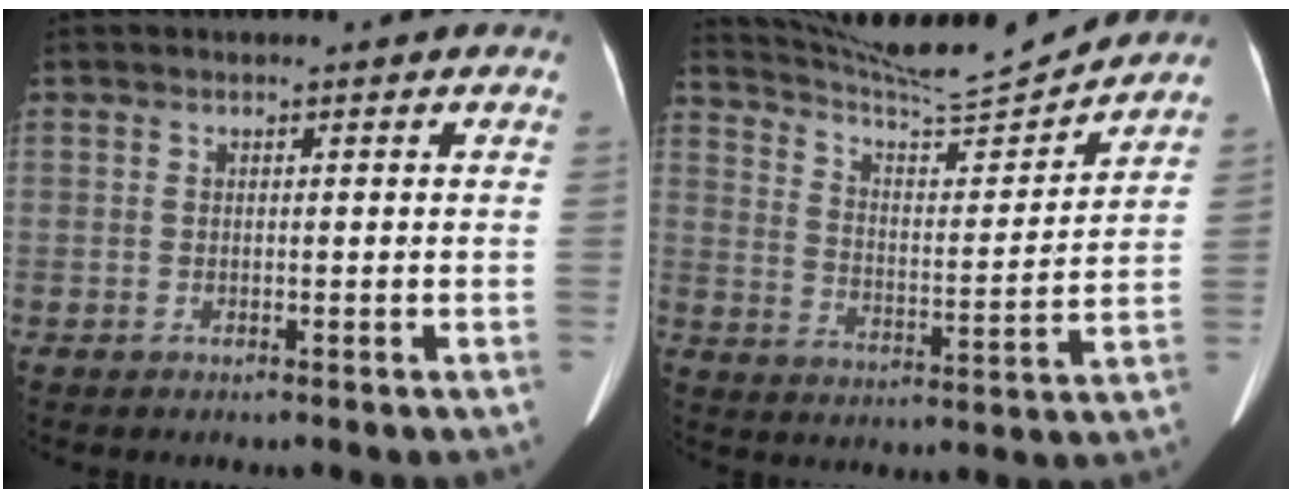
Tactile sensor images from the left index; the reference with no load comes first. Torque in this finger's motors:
{"motor_torque": [0.49, -1.65, 0.06, 0.03]}